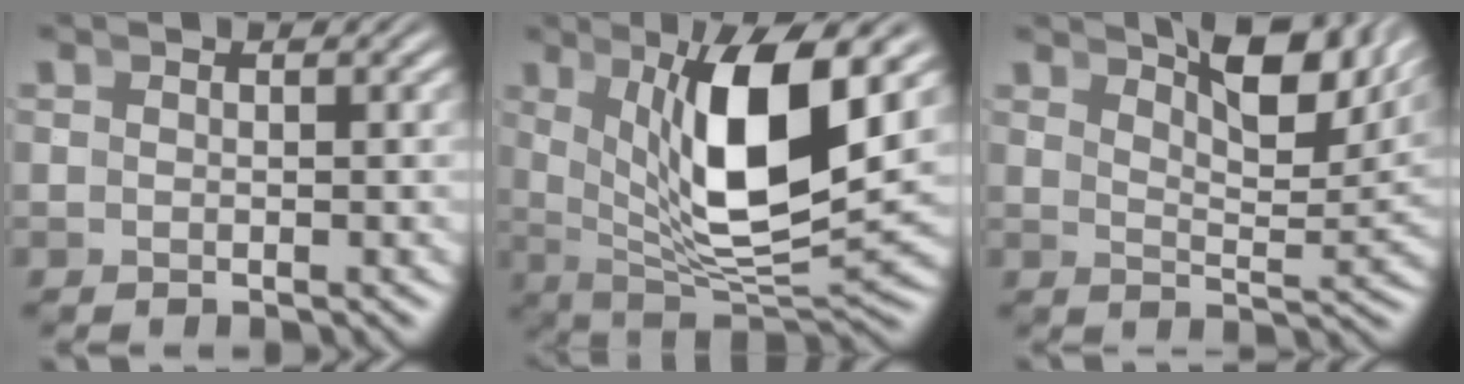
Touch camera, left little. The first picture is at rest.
{"total": 11.5, "force": [2.4, 4.3, 10.4], "torque": [-0.166, -0.011, 0.052]}
{"total": 6.9, "force": [5.2, 0.5, 4.5], "torque": [-0.055, 0.004, 0.078]}